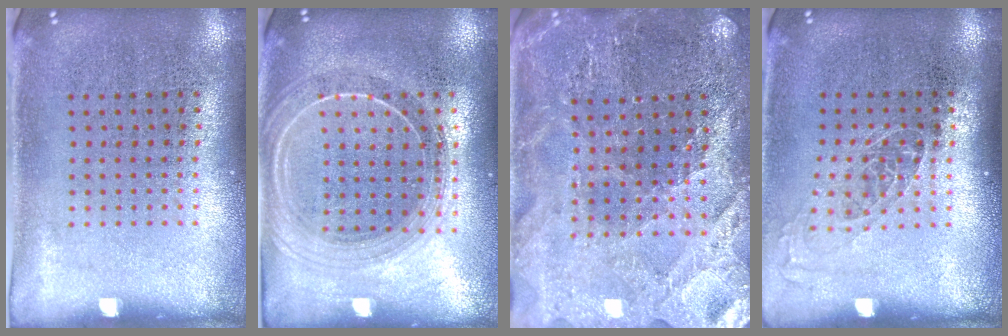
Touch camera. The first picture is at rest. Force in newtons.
{"total": 2.0, "press": 1.7, "slide": 0.9}
{"total": 2.8, "press": 2.8, "slide": 0.2}
{"total": 1.0, "press": 0.9, "slide": 0.5}